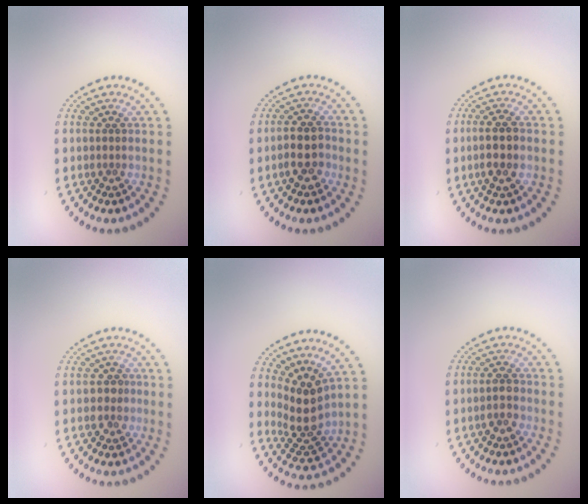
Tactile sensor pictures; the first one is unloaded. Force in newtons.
{"total": 2.8, "press": 2.6, "slide": 1.0}
{"total": 2.7, "press": 2.7, "slide": 0.6}
{"total": 1.7, "press": 1.5, "slide": 0.7}
{"total": 4.0, "press": 2.9, "slide": 2.6}
{"total": 1.8, "press": 1.8, "slide": 0.2}